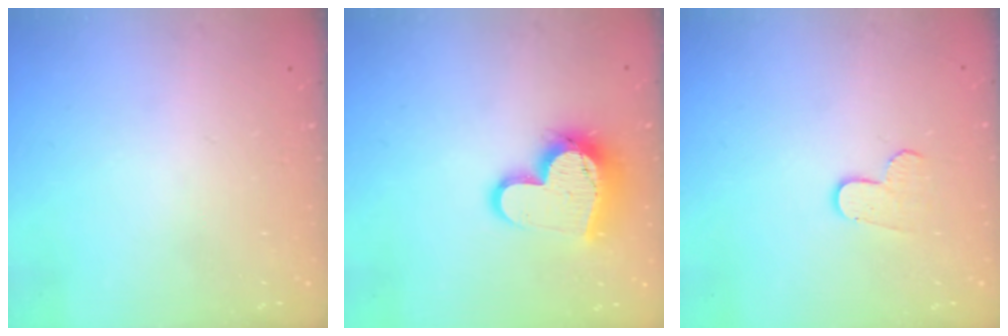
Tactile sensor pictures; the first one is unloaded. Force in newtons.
{"total": 13.7, "press": 13.6, "slide": 1.3}
{"total": 6.6, "press": 6.6, "slide": 0.6}